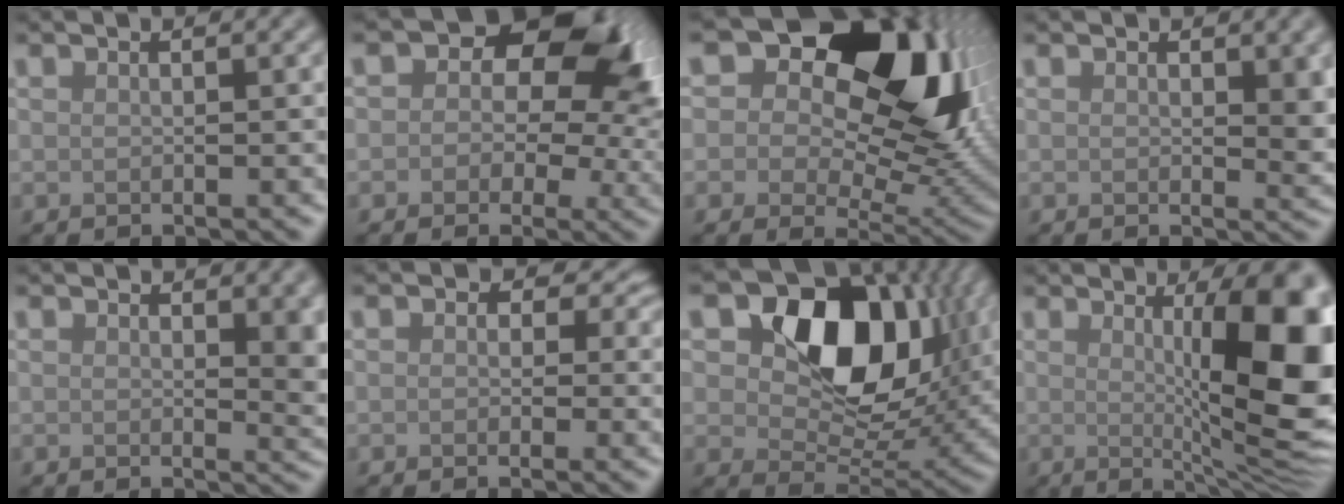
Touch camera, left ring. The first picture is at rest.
{"total": 10.5, "force": [3.0, 7.1, 7.2], "torque": [-0.064, 0.009, 0.032]}
{"total": 17.8, "force": [7.4, 11.1, 11.8], "torque": [-0.160, 0.054, 0.102]}
{"total": 2.5, "force": [0.7, 1.2, 2.1], "torque": [-0.021, -0.006, 0.010]}
{"total": 3.6, "force": [0.8, 1.6, 3.1], "torque": [-0.028, -0.004, 0.013]}
{"total": 4.3, "force": [1.2, 3.4, 2.4], "torque": [-0.025, 0.004, 0.004]}
{"total": 13.5, "force": [4.0, 9.1, 9.1], "torque": [-0.129, -0.001, 0.065]}
{"total": 12.4, "force": [1.0, 3.2, 11.9], "torque": [-0.138, -0.007, 0.021]}